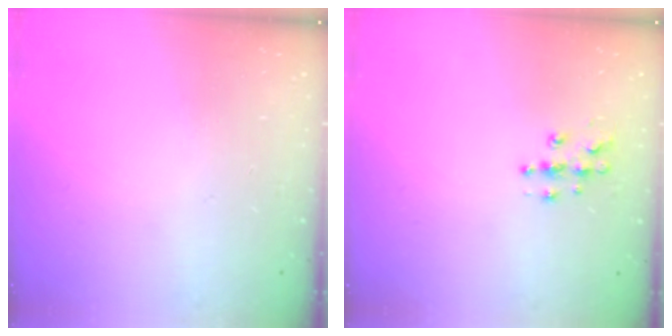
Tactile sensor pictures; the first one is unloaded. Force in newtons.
{"total": 5.9, "press": 5.9, "slide": 0.2}